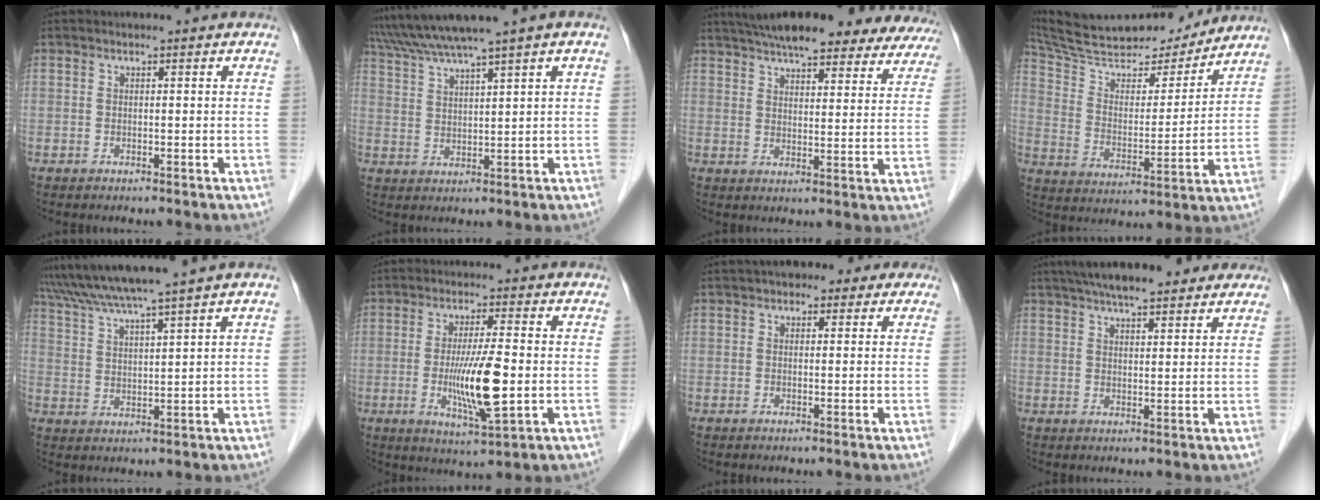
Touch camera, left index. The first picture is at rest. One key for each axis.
{"total": 8.4, "fx": 6.5, "fy": -1.6, "fz": 5.0, "tx": -0.091, "ty": 0.024, "tz": 0.117}
{"total": 26.2, "fx": 22.8, "fy": 6.5, "fz": 11.1, "tx": -0.177, "ty": 0.004, "tz": 0.277}
{"total": 22.2, "fx": 20.3, "fy": 4.3, "fz": 8.0, "tx": -0.143, "ty": 0.007, "tz": 0.317}
{"total": 10.4, "fx": 8.9, "fy": -2.1, "fz": 5.1, "tx": -0.091, "ty": 0.015, "tz": 0.152}
{"total": 9.5, "fx": -1.3, "fy": 0.7, "fz": 9.4, "tx": -0.176, "ty": -0.021, "tz": -0.024}
{"total": 4.6, "fx": 2.9, "fy": 2.7, "fz": 2.2, "tx": -0.018, "ty": 0.030, "tz": 0.035}
{"total": 12.0, "fx": 9.8, "fy": 2.7, "fz": 6.4, "tx": -0.098, "ty": 0.038, "tz": 0.141}